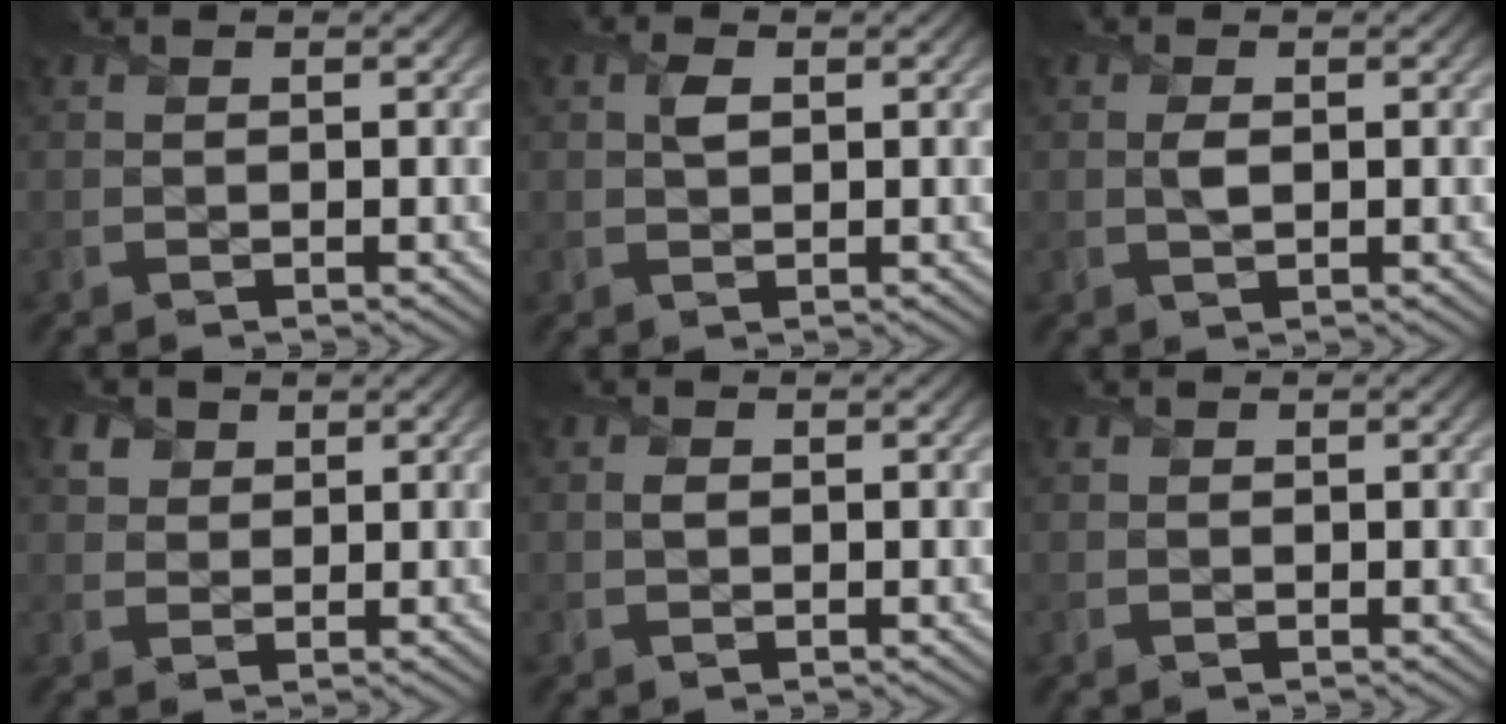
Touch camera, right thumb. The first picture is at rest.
{"total": 1.6, "force": [0.6, 0.8, 1.2], "torque": [-0.030, 0.005, 0.011]}
{"total": 1.3, "force": [0.1, 0.4, 1.2], "torque": [-0.032, 0.001, 0.000]}
{"total": 2.2, "force": [1.4, 1.5, 0.6], "torque": [-0.020, 0.005, 0.026]}
{"total": 0.6, "force": [0.0, 0.2, 0.5], "torque": [-0.013, 0.002, -0.002]}
{"total": 0.0}